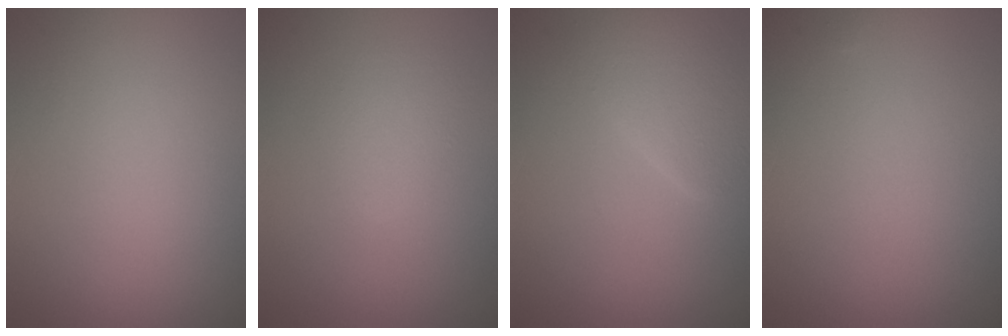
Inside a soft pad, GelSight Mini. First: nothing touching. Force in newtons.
{"total": 1.8, "press": 1.8, "slide": 0.1}
{"total": 3.2, "press": 3.2, "slide": 0.1}
{"total": 0.0}